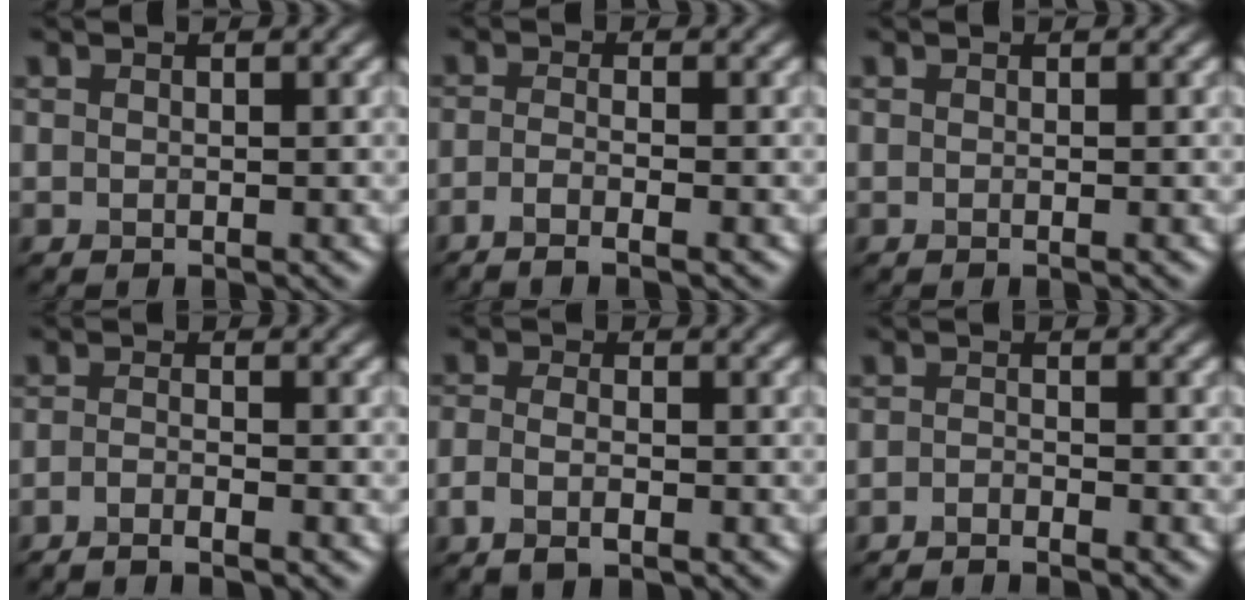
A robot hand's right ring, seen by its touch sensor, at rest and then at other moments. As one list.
[{"total": 3.0, "force": [-1.7, 0.7, 2.4], "torque": [-0.039, -0.006, -0.041]}, {"total": 0.7, "force": [-0.2, 0.2, 0.7], "torque": [-0.007, -0.004, -0.004]}, {"total": 2.5, "force": [-1.7, 0.4, 1.8], "torque": [-0.030, -0.003, -0.041]}, {"total": 2.8, "force": [-1.4, 1.2, 2.1], "torque": [-0.040, -0.008, -0.026]}, {"total": 2.0, "force": [-1.7, 0.2, 0.9], "torque": [-0.015, -0.005, -0.037]}]